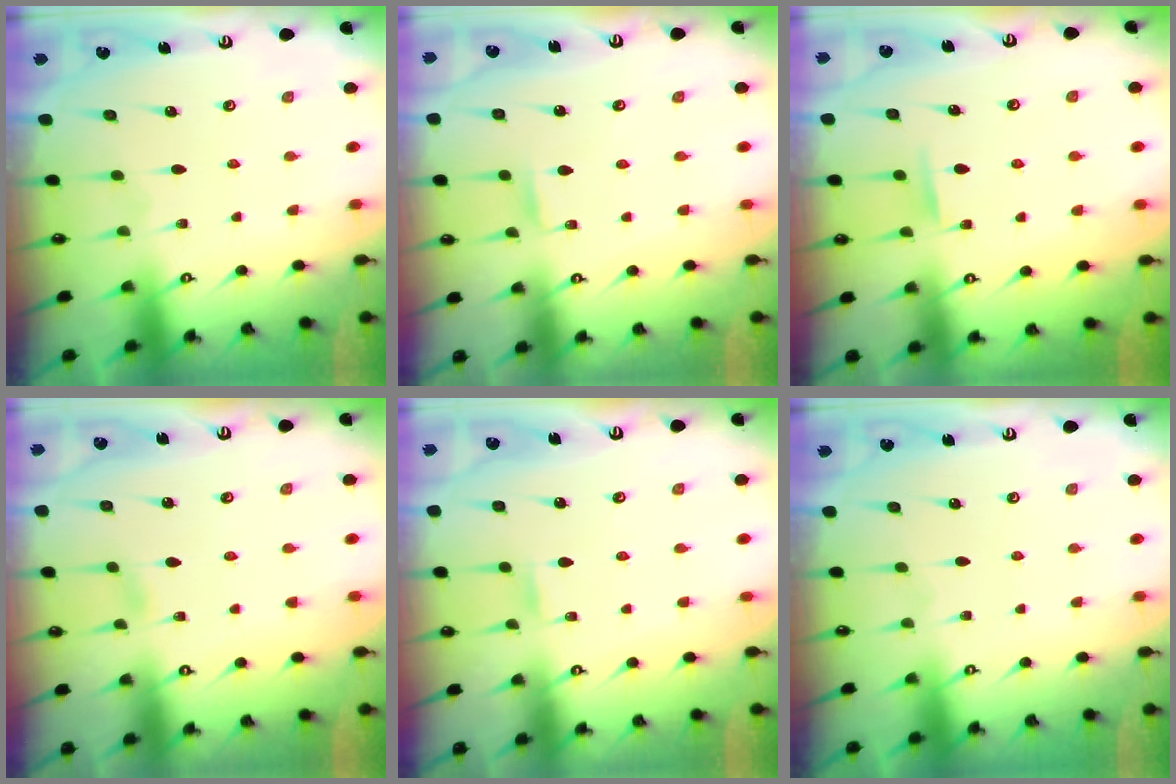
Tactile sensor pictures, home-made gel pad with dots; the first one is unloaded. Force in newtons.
{"total": 1.3, "press": 1.3, "slide": 0.2}
{"total": 4.5, "press": 4.4, "slide": 0.6}
{"total": 2.7, "press": 2.7, "slide": 0.3}
{"total": 1.1, "press": 1.1, "slide": 0.1}
{"total": 0.0}